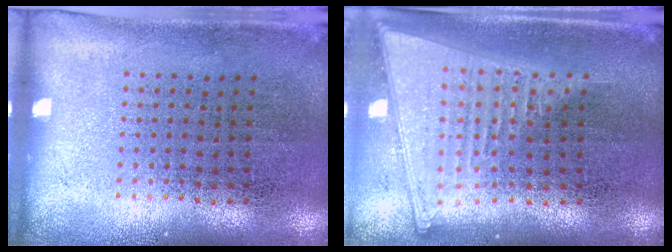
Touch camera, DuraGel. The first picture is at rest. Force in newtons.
{"total": 2.1, "press": 1.8, "slide": 1.2}